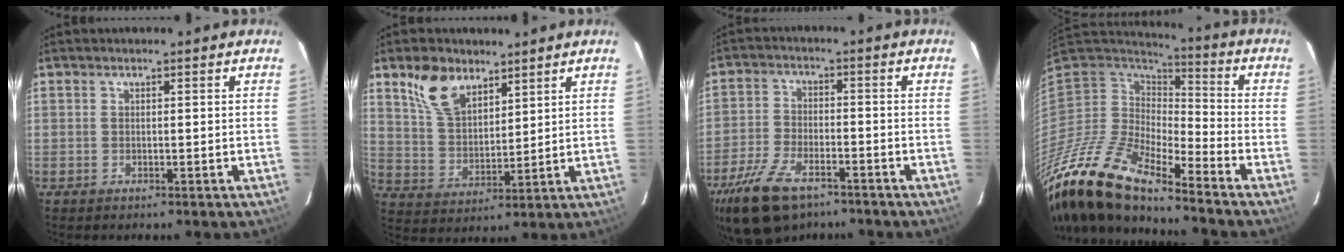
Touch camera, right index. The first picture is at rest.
{"total": 10.1, "force": [6.6, 5.6, 5.3], "torque": [-0.103, 0.017, 0.136]}
{"total": 13.5, "force": [-9.2, 6.6, 7.4], "torque": [-0.182, -0.019, -0.170]}
{"total": 19.5, "force": [-15.5, 3.8, 11.1], "torque": [-0.215, -0.042, -0.307]}